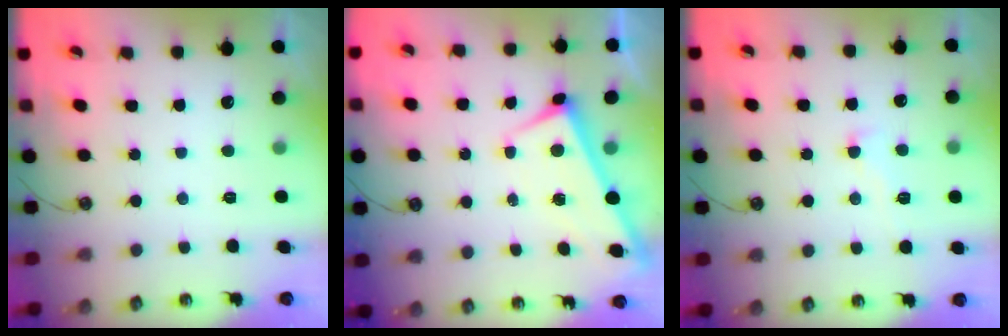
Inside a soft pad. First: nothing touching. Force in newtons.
{"total": 1.2, "press": 1.2, "slide": 0.1}
{"total": 0.9, "press": 0.4, "slide": 0.8}